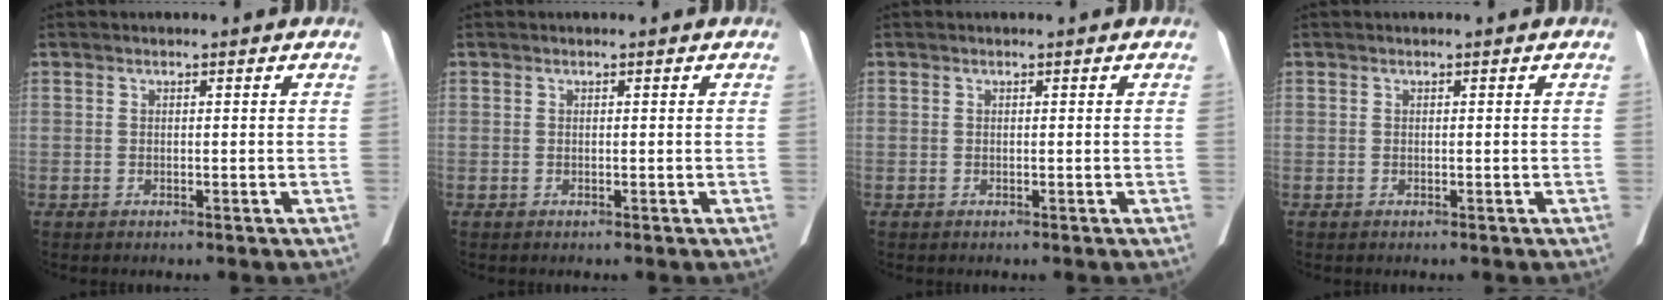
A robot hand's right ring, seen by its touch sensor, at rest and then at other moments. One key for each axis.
{"total": 0.0}
{"total": 0.0}
{"total": 0.0}